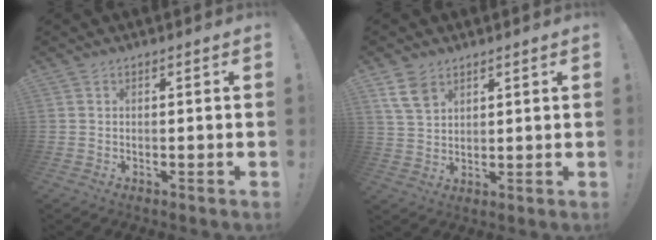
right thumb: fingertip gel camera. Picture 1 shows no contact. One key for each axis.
{"total": 7.2, "fx": 4.5, "fy": 4.3, "fz": 3.8, "tx": -0.068, "ty": -0.015, "tz": 0.091}